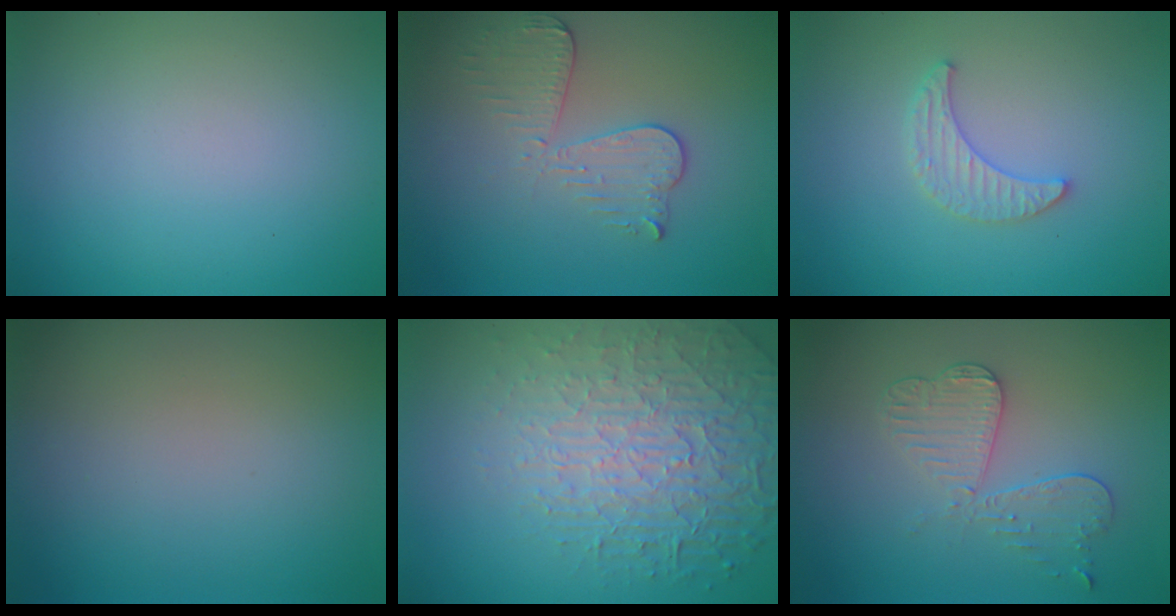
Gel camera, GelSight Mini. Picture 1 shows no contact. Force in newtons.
{"total": 3.6, "press": 3.2, "slide": 1.7}
{"total": 2.2, "press": 2.2, "slide": 0.5}
{"total": 0.0}
{"total": 7.4, "press": 5.4, "slide": 5.0}
{"total": 3.7, "press": 3.3, "slide": 1.5}